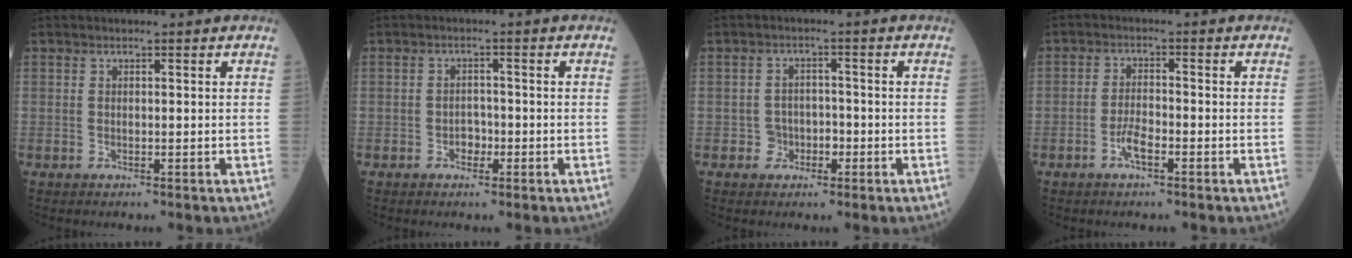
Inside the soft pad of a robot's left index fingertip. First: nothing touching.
{"total": 1.9, "force": [-0.9, 1.3, 1.0], "torque": [-0.009, 0.007, -0.016]}
{"total": 2.9, "force": [-1.2, 2.5, 0.6], "torque": [-0.002, 0.011, -0.022]}
{"total": 3.0, "force": [-1.7, 0.8, 2.3], "torque": [-0.045, 0.002, -0.034]}